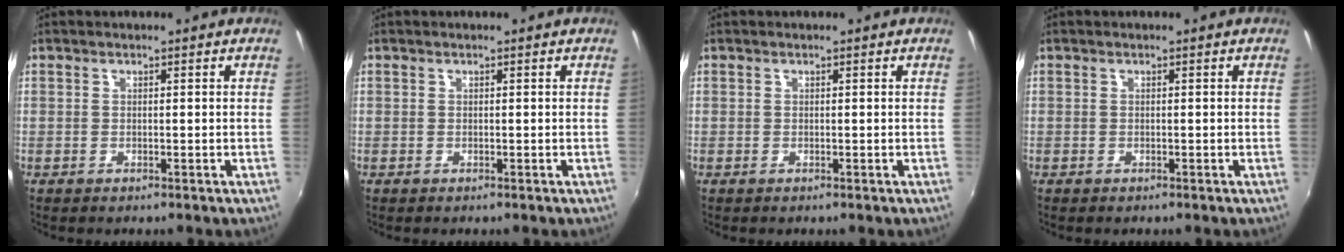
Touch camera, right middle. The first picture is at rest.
{"total": 0.0}
{"total": 0.0}
{"total": 0.0}